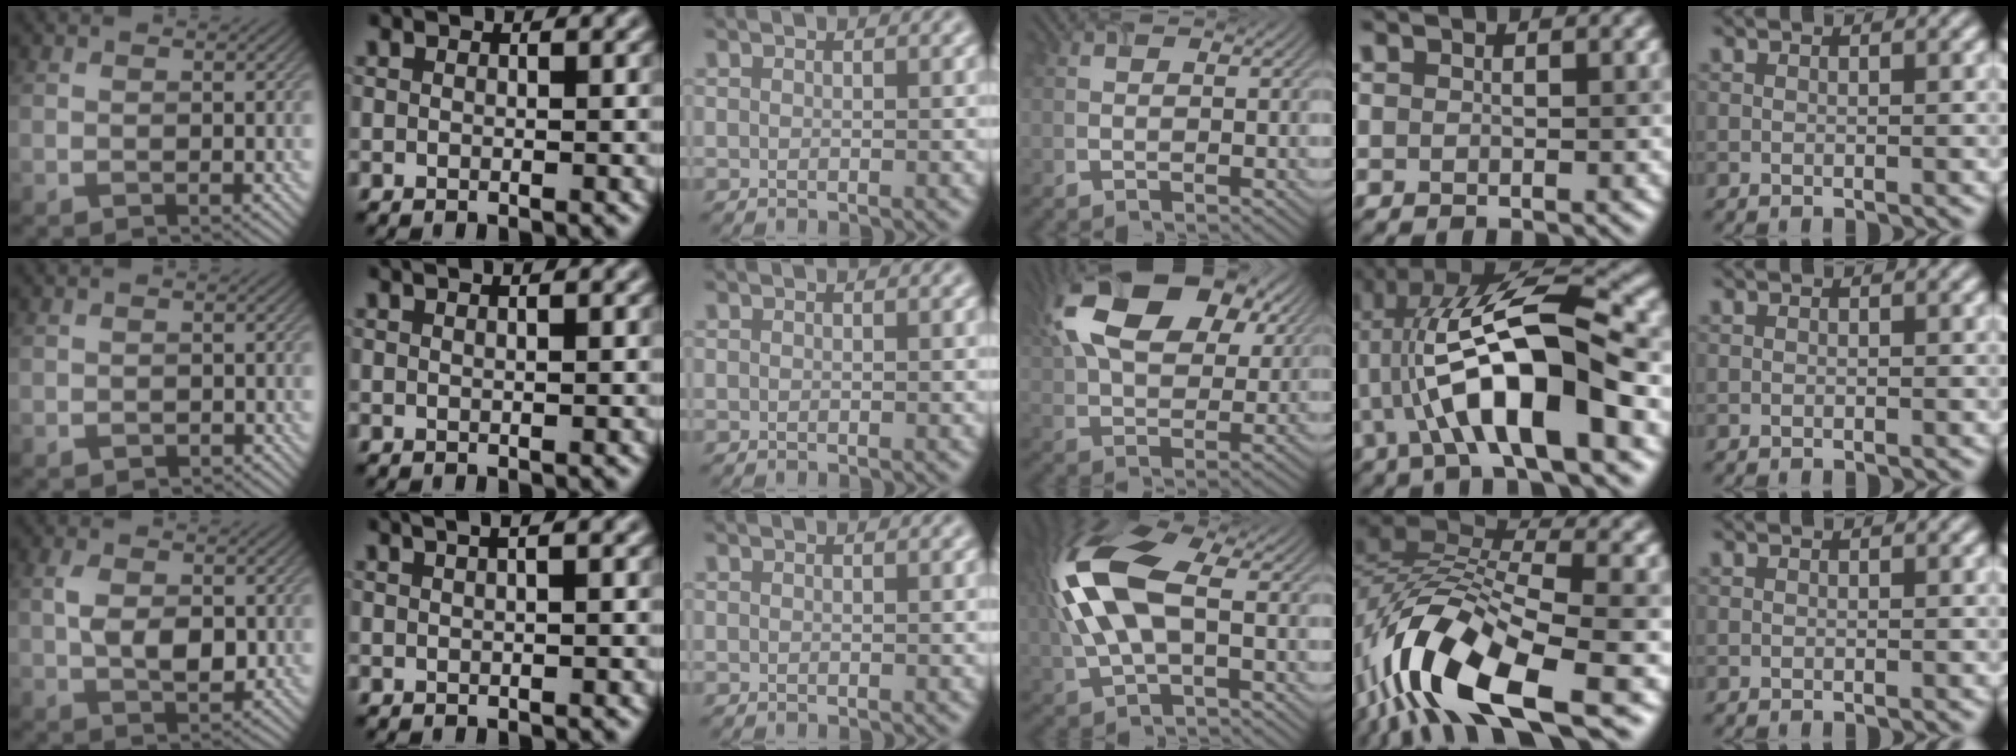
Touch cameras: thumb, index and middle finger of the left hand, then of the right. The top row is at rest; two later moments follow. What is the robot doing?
{"motion": "extract", "object": "airpods case & airpods"}